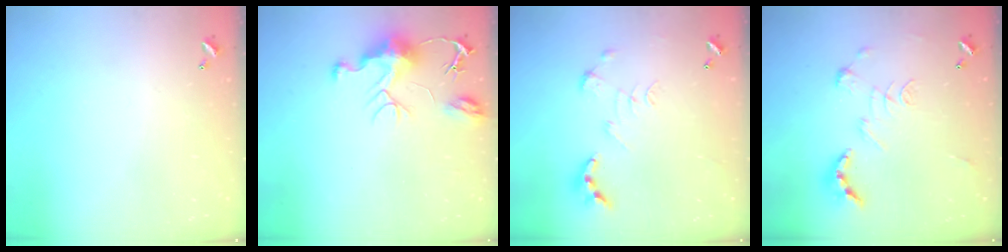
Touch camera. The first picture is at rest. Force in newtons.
{"total": 9.2, "press": 9.2, "slide": 1.0}
{"total": 0.8, "press": 0.8, "slide": 0.3}
{"total": 2.5, "press": 2.0, "slide": 1.5}